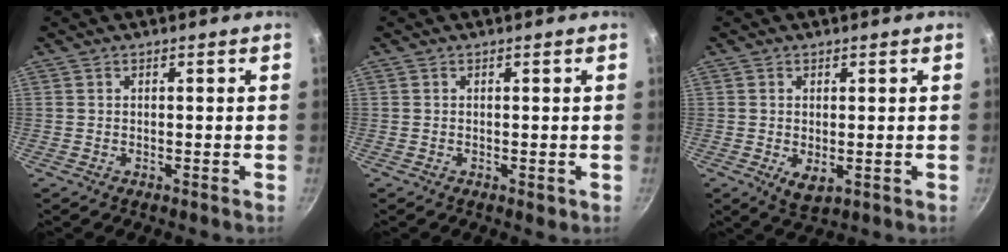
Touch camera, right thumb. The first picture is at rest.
{"total": 0.8, "force": [-0.2, 0.3, 0.7], "torque": [-0.009, -0.002, -0.003]}
{"total": 3.9, "force": [-0.4, 2.1, 3.2], "torque": [-0.054, -0.014, -0.002]}